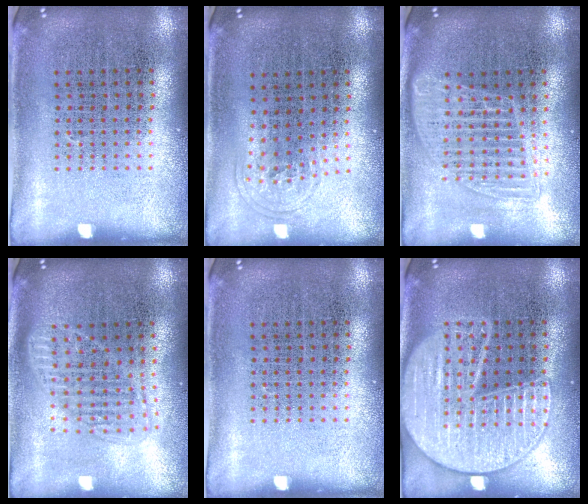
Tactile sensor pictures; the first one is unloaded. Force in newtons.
{"total": 0.8, "press": 0.5, "slide": 0.7}
{"total": 1.4, "press": 1.3, "slide": 0.6}
{"total": 1.6, "press": 1.4, "slide": 0.7}
{"total": 0.0}
{"total": 3.5, "press": 3.5, "slide": 0.3}